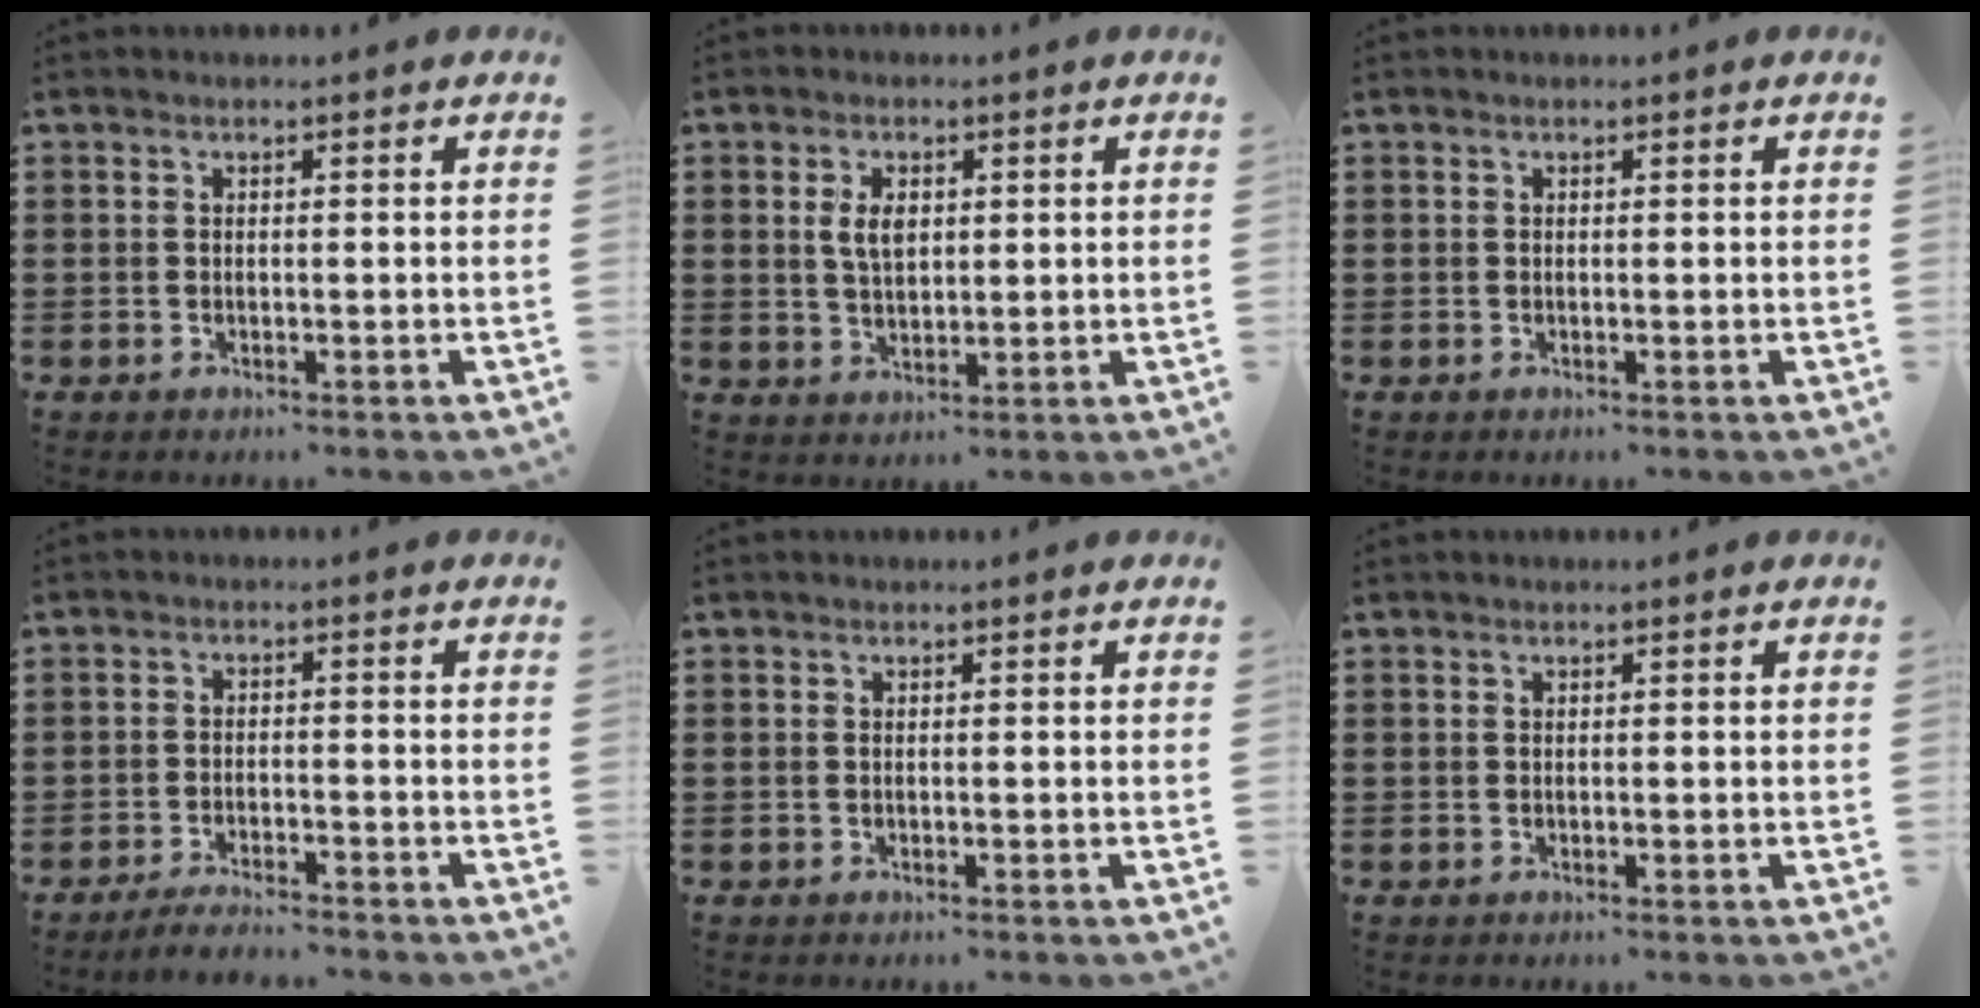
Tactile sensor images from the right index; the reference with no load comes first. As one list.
[{"total": 3.9, "force": [0.9, 2.3, 3.1], "torque": [-0.058, 0.008, 0.014]}, {"total": 0.0}, {"total": 3.0, "force": [-2.9, 0.2, 0.6], "torque": [-0.012, 0.005, -0.060]}, {"total": 0.0}, {"total": 0.0}]